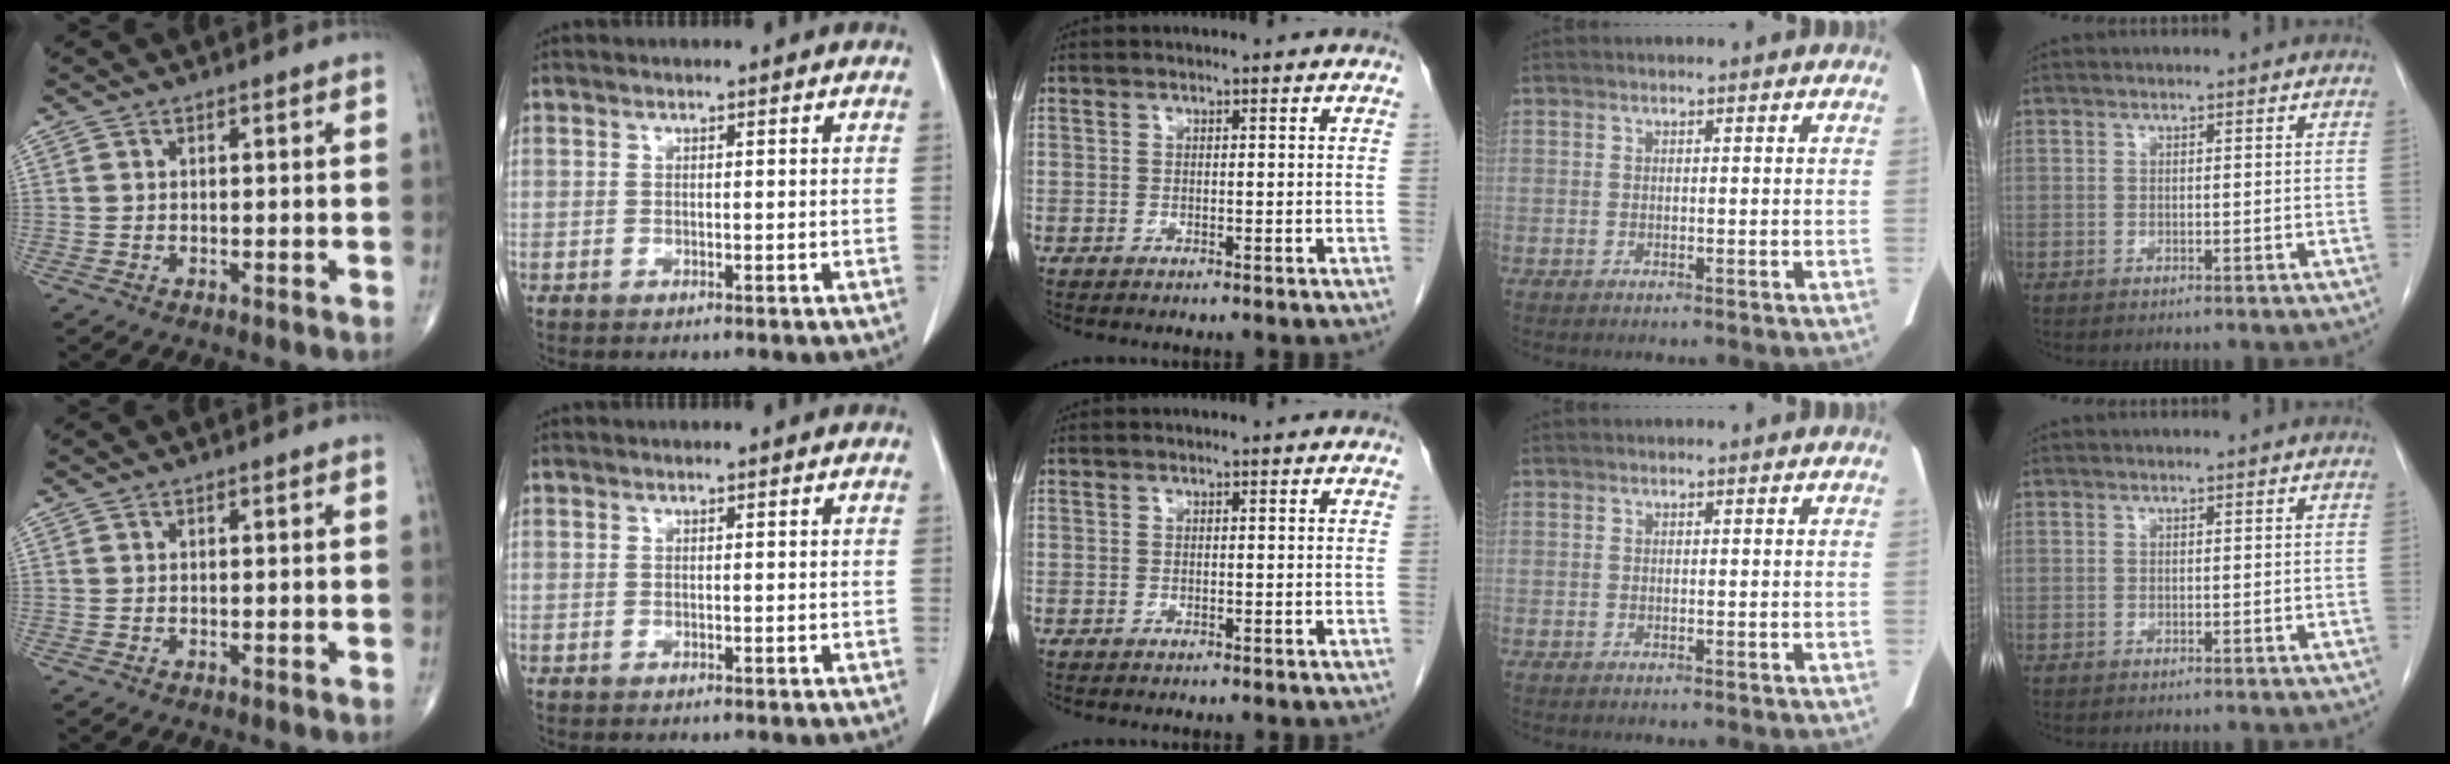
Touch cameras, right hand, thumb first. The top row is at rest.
{}